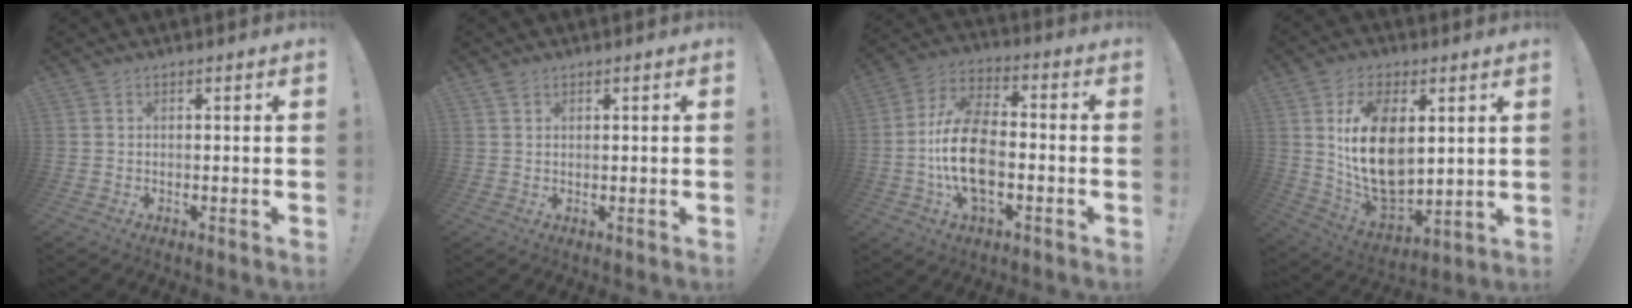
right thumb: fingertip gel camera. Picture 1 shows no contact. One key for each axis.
{"total": 1.3, "fx": 0.9, "fy": 0.6, "fz": 0.5, "tx": -0.005, "ty": -0.002, "tz": 0.017}
{"total": 16.3, "fx": -3.9, "fy": 9.0, "fz": 13.1, "tx": -0.259, "ty": 0.021, "tz": -0.064}
{"total": 18.7, "fx": 4.6, "fy": 11.4, "fz": 14.1, "tx": -0.264, "ty": -0.032, "tz": 0.082}